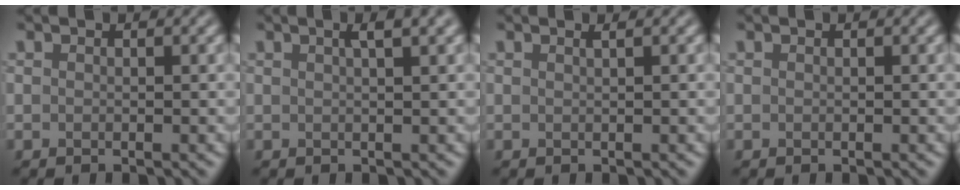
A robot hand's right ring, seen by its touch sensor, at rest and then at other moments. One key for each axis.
{"total": 2.4, "fx": 1.3, "fy": 0.6, "fz": 2.0, "tx": -0.020, "ty": 0.005, "tz": 0.011}
{"total": 0.8, "fx": 0.5, "fy": 0.3, "fz": 0.6, "tx": -0.003, "ty": 0.001, "tz": 0.004}
{"total": 0.0}